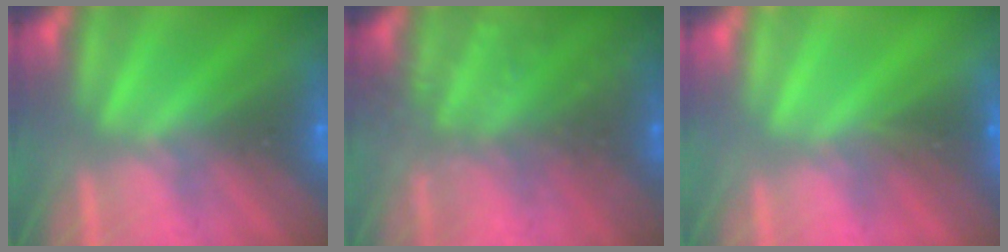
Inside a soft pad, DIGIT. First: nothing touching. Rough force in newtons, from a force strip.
{"total": 8.7}
{"total": 4.9}